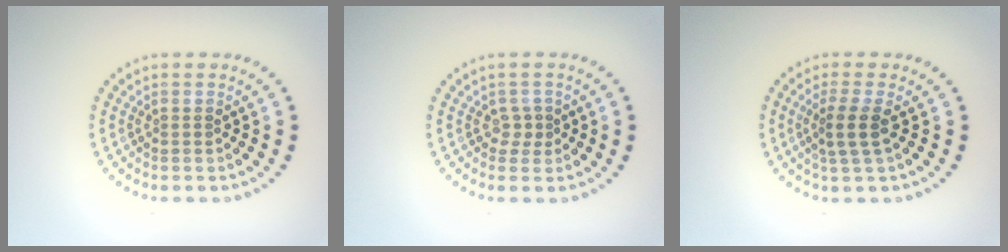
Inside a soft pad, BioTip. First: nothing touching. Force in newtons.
{"total": 1.1, "press": 0.7, "slide": 0.7}
{"total": 2.3, "press": 1.8, "slide": 1.3}